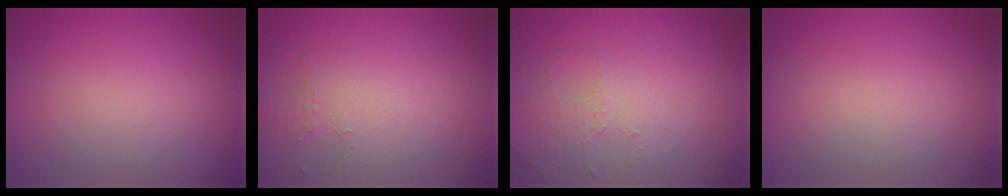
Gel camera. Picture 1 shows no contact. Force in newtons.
{"total": 2.2, "press": 1.5, "slide": 1.5}
{"total": 1.6, "press": 1.0, "slide": 1.2}
{"total": 0.0}